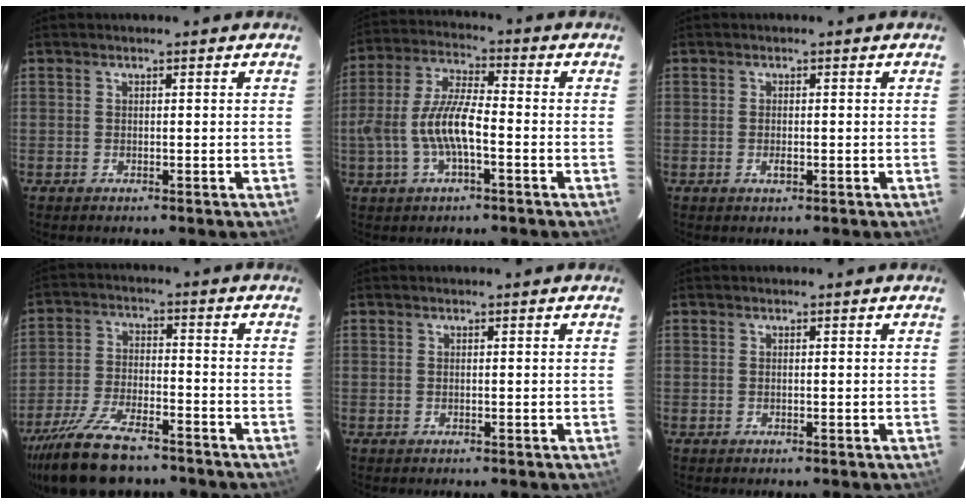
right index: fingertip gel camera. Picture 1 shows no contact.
{"total": 10.7, "force": [-3.0, 3.4, 9.8], "torque": [-0.206, 0.005, -0.054]}
{"total": 1.4, "force": [-0.5, 0.7, 1.1], "torque": [-0.021, -0.001, -0.008]}
{"total": 16.0, "force": [-12.7, 5.3, 8.2], "torque": [-0.183, -0.028, -0.224]}
{"total": 0.0}
{"total": 0.0}